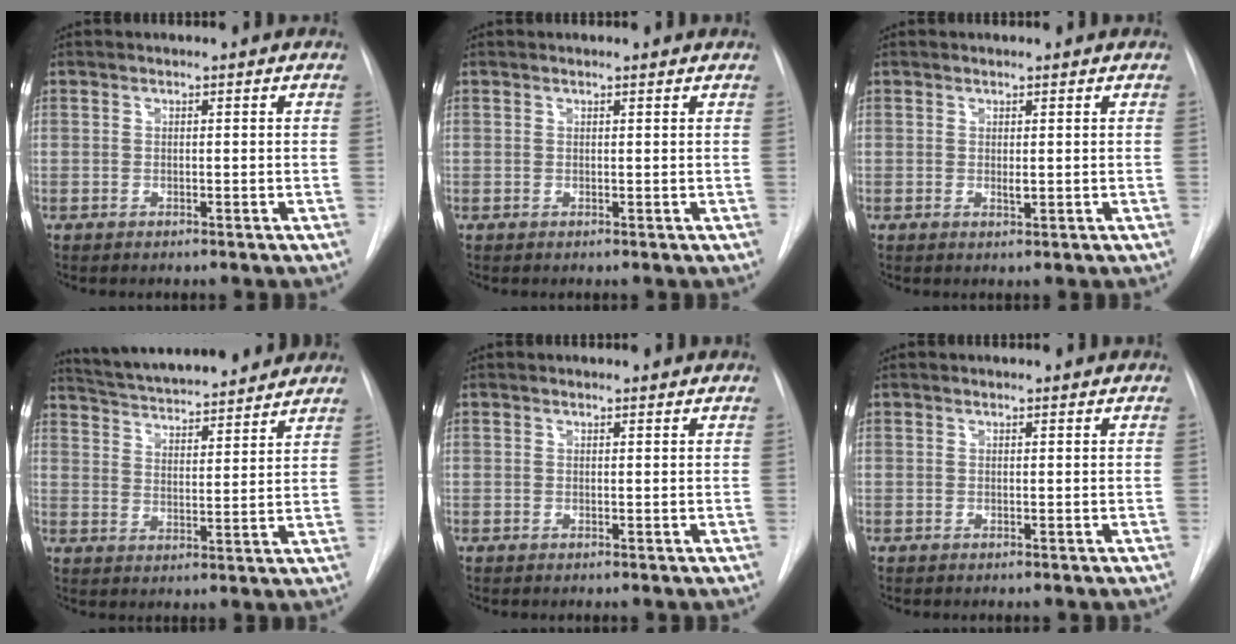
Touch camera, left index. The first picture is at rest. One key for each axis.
{"total": 1.2, "fx": 1.2, "fy": 0.0, "fz": 0.1, "tx": -0.012, "ty": 0.002, "tz": 0.012}
{"total": 0.9, "fx": 0.4, "fy": 0.3, "fz": 0.8, "tx": -0.016, "ty": -0.003, "tz": 0.007}
{"total": 18.8, "fx": 17.2, "fy": 2.7, "fz": 7.3, "tx": -0.121, "ty": 0.021, "tz": 0.251}
{"total": 2.1, "fx": 2.0, "fy": 0.4, "fz": 0.2, "tx": -0.010, "ty": 0.009, "tz": 0.020}
{"total": 1.4, "fx": 1.4, "fy": 0.2, "fz": 0.2, "tx": -0.011, "ty": 0.010, "tz": 0.015}